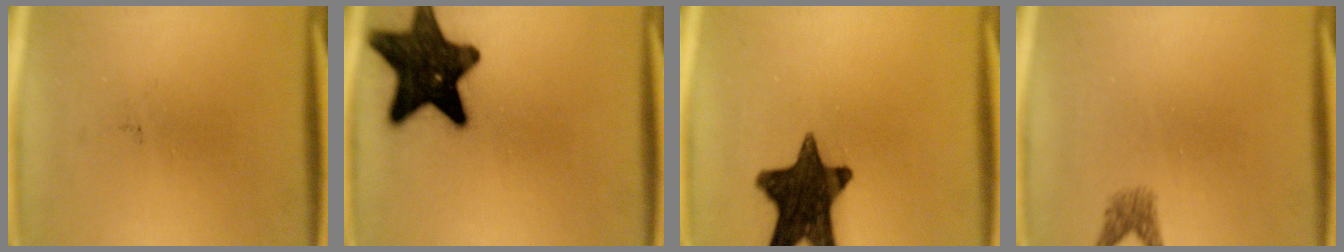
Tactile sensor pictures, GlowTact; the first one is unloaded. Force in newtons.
{"total": 17.0}
{"total": 15.5}
{"total": 1.8}